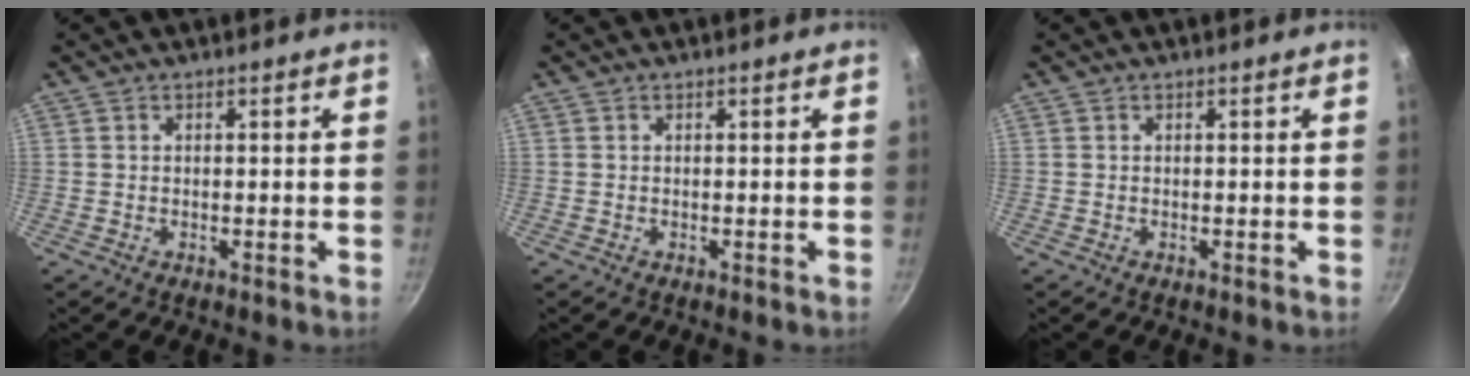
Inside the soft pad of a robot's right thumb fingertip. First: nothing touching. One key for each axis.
{"total": 0.0}
{"total": 0.0}